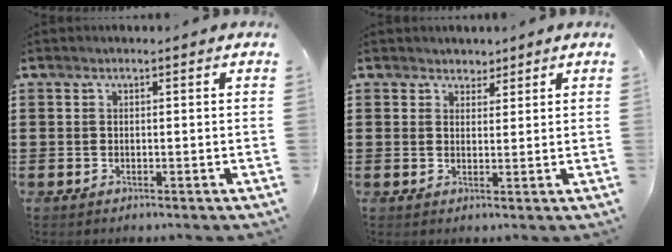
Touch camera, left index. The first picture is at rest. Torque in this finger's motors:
{"motor_torque": [0.16, 0.00, 0.07, 0.01]}